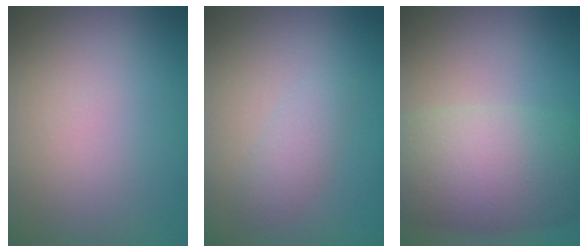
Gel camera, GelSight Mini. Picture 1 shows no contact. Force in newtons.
{"total": 1.6, "press": 1.6, "slide": 0.1}
{"total": 8.4, "press": 8.4, "slide": 0.3}